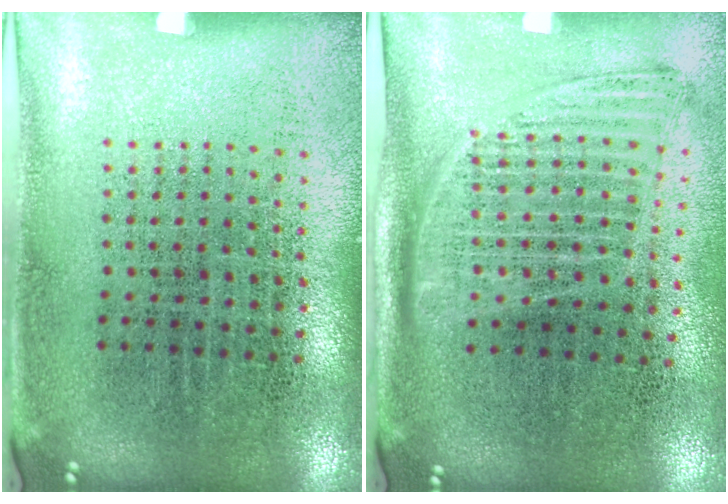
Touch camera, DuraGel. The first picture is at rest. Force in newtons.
{"total": 1.3, "press": 1.1, "slide": 0.7}